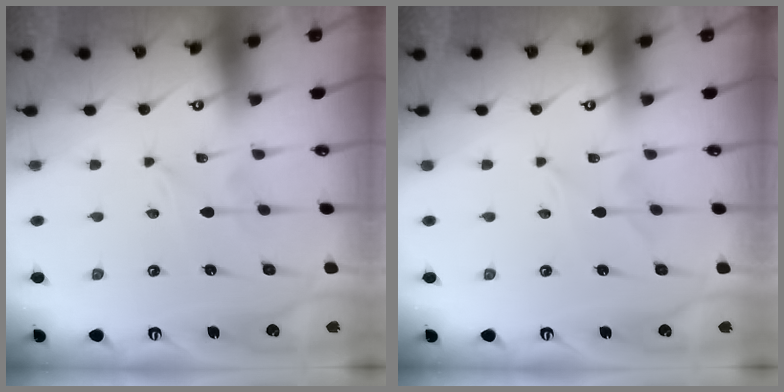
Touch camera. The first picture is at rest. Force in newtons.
{"total": 1.7, "press": 1.7, "slide": 0.2}